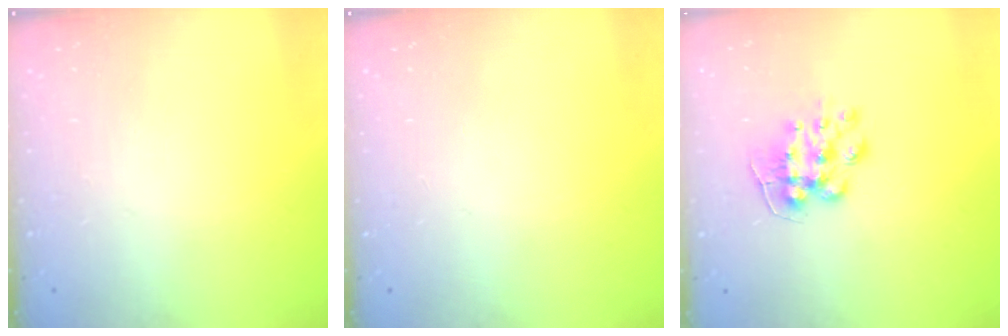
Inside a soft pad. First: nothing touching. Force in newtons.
{"total": 0.0}
{"total": 9.6, "press": 9.6, "slide": 0.7}